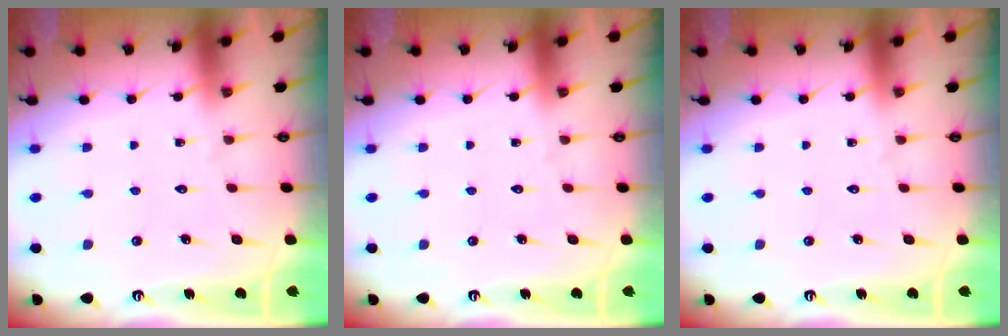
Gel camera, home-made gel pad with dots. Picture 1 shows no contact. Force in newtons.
{"total": 0.0}
{"total": 0.0}